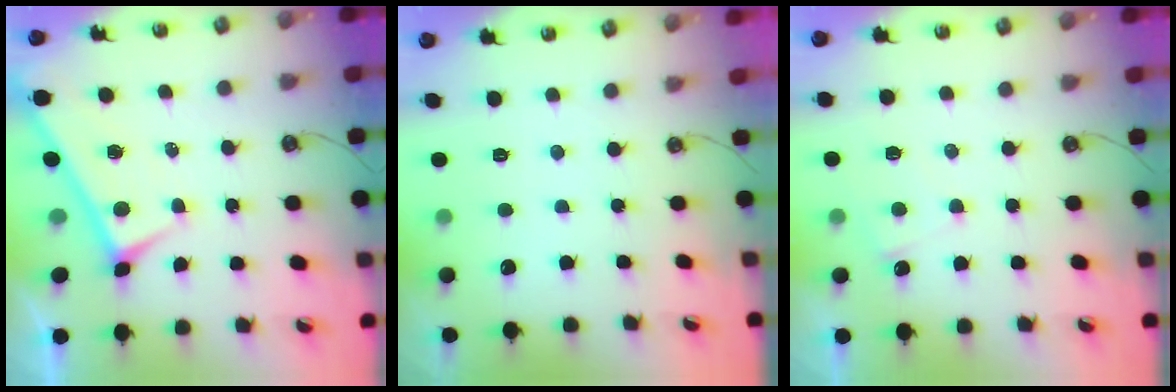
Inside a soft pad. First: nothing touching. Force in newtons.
{"total": 0.0}
{"total": 4.4, "press": 4.4, "slide": 0.5}